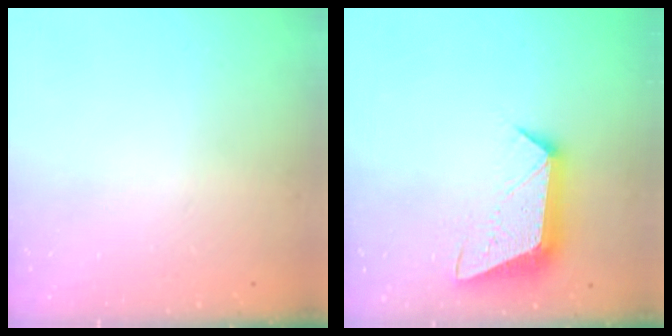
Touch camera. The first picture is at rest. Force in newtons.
{"total": 12.7, "press": 12.7, "slide": 0.7}